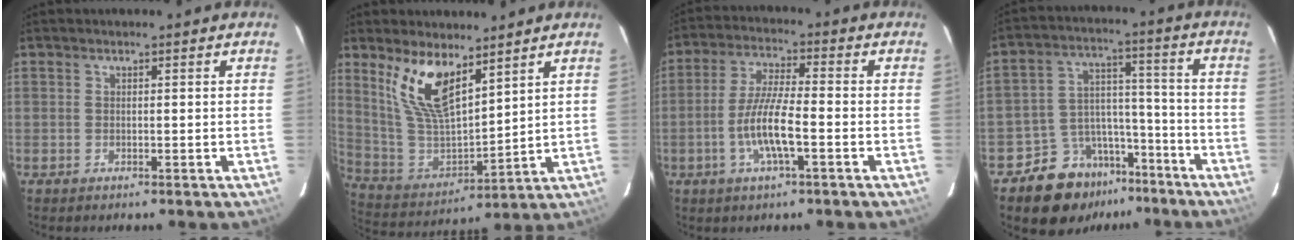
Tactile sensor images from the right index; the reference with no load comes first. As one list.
[{"total": 13.9, "force": [8.6, 5.5, 9.5], "torque": [-0.186, -0.002, 0.185]}, {"total": 9.0, "force": [-3.0, 1.4, 8.4], "torque": [-0.168, -0.001, -0.058]}, {"total": 11.8, "force": [-8.5, 7.6, 2.8], "torque": [-0.060, 0.057, -0.122]}]